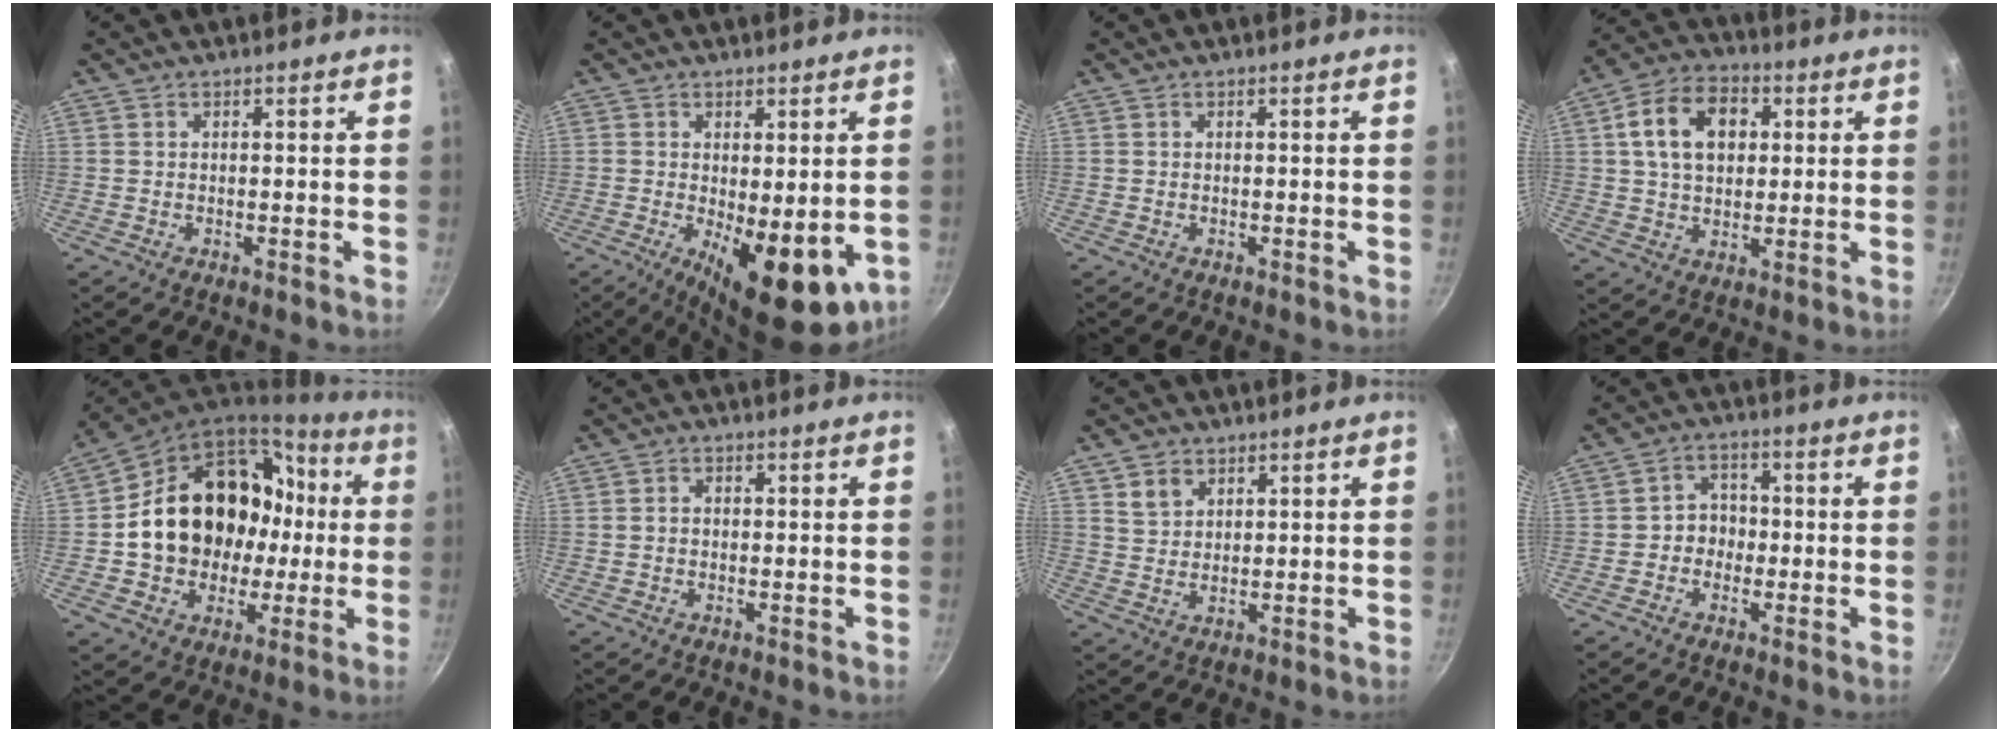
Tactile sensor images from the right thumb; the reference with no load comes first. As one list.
[{"total": 12.1, "force": [-2.1, 4.8, 10.9], "torque": [-0.129, -0.010, -0.013]}, {"total": 0.0}, {"total": 12.6, "force": [2.8, 8.9, 8.4], "torque": [-0.123, 0.013, 0.037]}, {"total": 24.0, "force": [1.3, 19.1, 14.4], "torque": [-0.217, 0.050, 0.040]}, {"total": 1.6, "force": [-0.1, 1.3, 0.9], "torque": [-0.015, 0.006, -0.004]}, {"total": 4.3, "force": [2.4, 3.1, 1.8], "torque": [-0.019, -0.007, 0.048]}, {"total": 2.2, "force": [-0.7, 1.9, 0.9], "torque": [0.000, 0.010, -0.016]}]